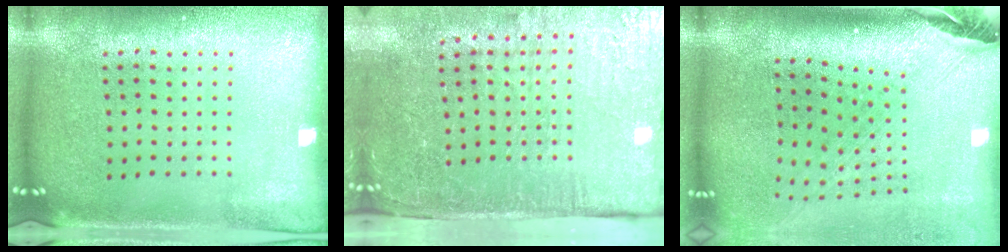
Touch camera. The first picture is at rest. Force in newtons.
{"total": 5.0, "press": 4.1, "slide": 2.9}
{"total": 2.9, "press": 2.0, "slide": 2.0}